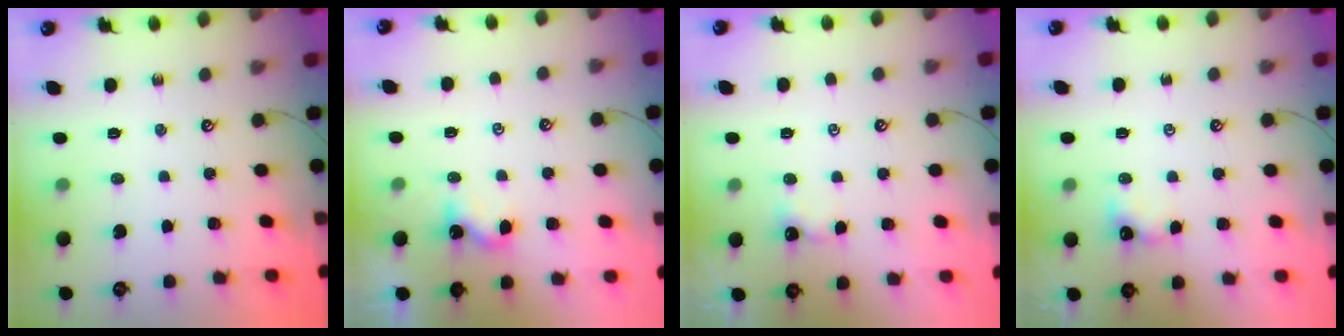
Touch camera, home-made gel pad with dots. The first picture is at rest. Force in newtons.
{"total": 1.7, "press": 1.7, "slide": 0.2}
{"total": 2.2, "press": 2.2, "slide": 0.2}
{"total": 0.9, "press": 0.8, "slide": 0.3}